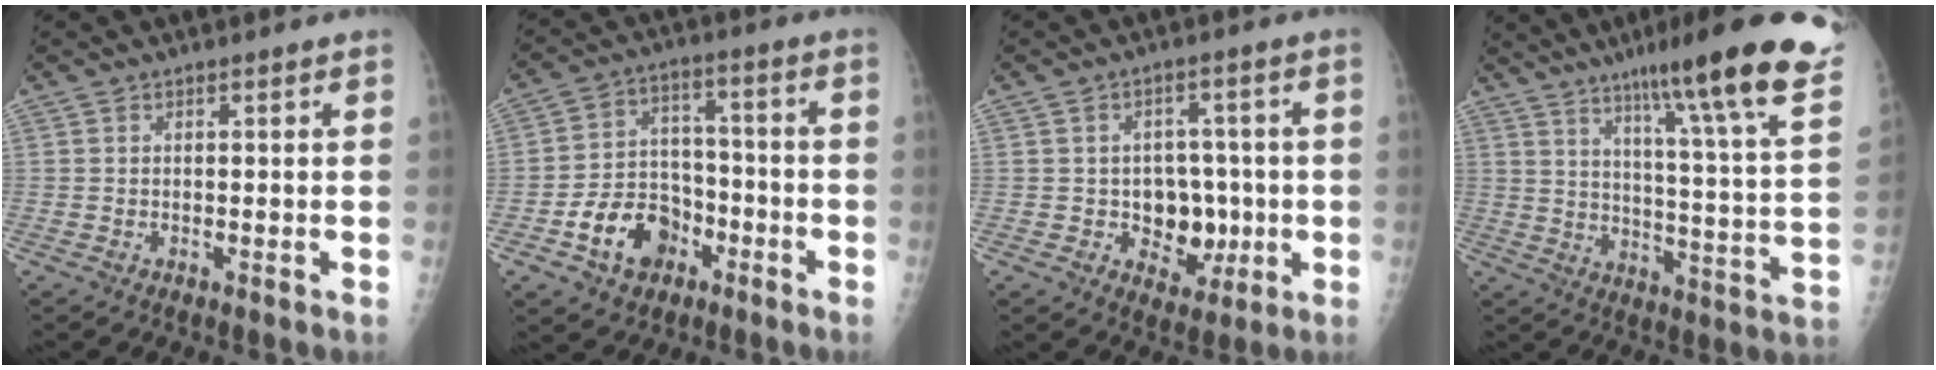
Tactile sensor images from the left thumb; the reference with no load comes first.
{"total": 12.1, "force": [-5.7, 9.0, 5.8], "torque": [-0.064, 0.047, -0.093]}
{"total": 9.0, "force": [-1.5, 7.1, 5.2], "torque": [-0.025, 0.015, -0.012]}
{"total": 24.3, "force": [15.9, 1.9, 18.3], "torque": [-0.250, -0.060, 0.219]}